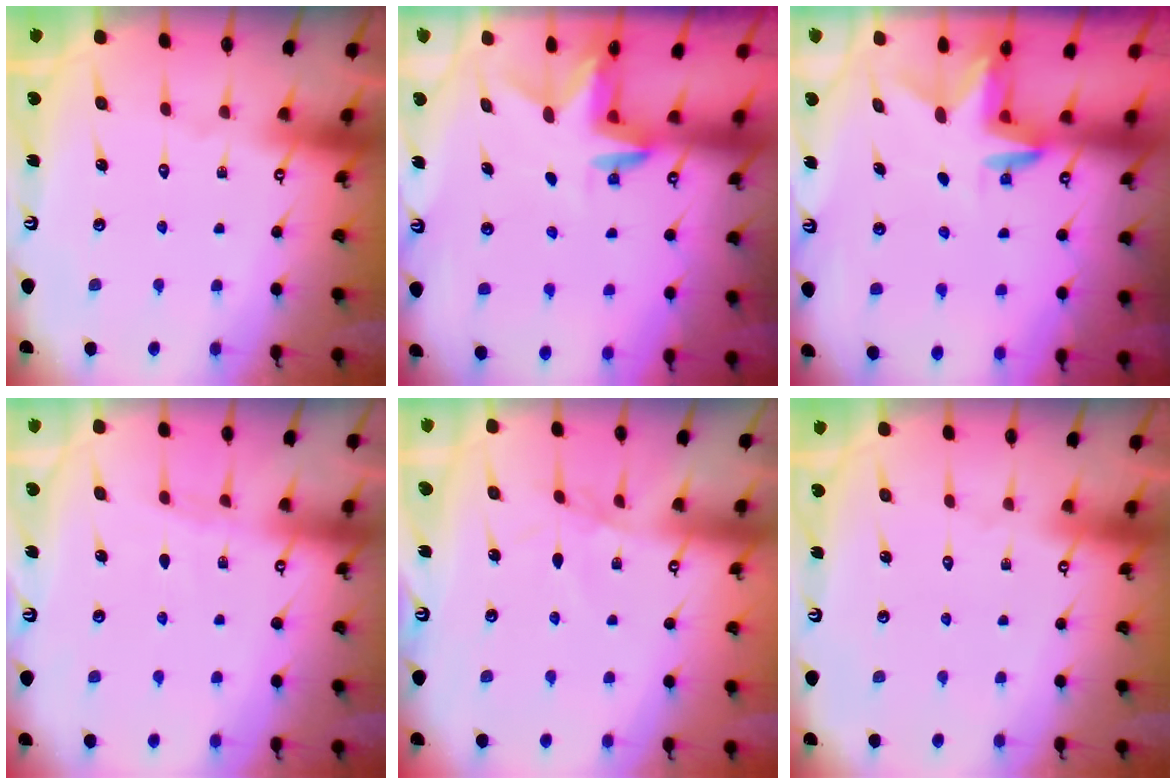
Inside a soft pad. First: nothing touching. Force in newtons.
{"total": 2.9, "press": 2.9, "slide": 0.1}
{"total": 3.2, "press": 3.2, "slide": 0.2}
{"total": 3.1, "press": 3.1, "slide": 0.4}
{"total": 1.7, "press": 1.7, "slide": 0.4}
{"total": 0.0}